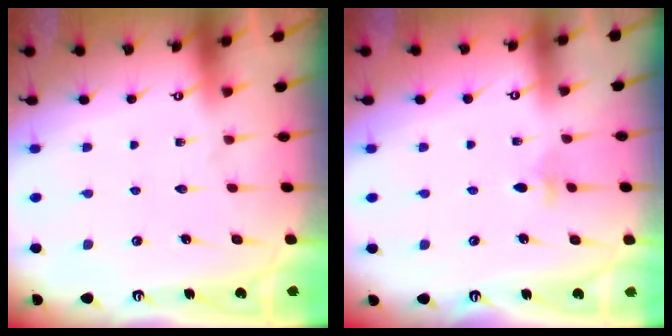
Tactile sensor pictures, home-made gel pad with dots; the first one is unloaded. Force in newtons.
{"total": 3.4, "press": 3.3, "slide": 0.9}